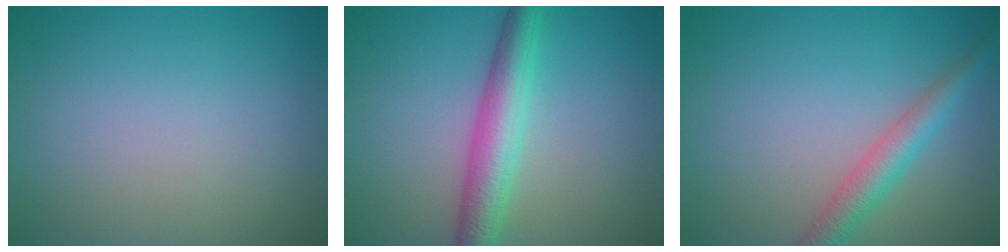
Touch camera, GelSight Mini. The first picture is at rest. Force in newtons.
{"total": 4.9, "press": 4.9, "slide": 0.1}
{"total": 3.2, "press": 3.2, "slide": 0.1}